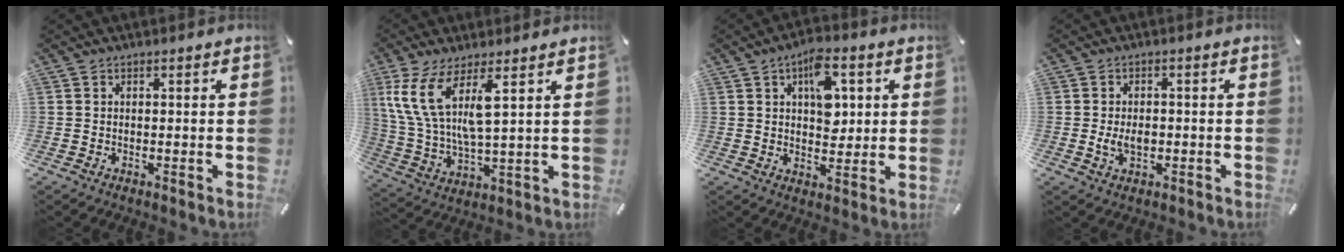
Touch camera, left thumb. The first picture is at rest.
{"total": 11.2, "force": [6.4, 3.5, 8.5], "torque": [-0.211, -0.027, 0.112]}
{"total": 10.5, "force": [3.3, 6.6, 7.5], "torque": [-0.088, -0.007, 0.053]}
{"total": 4.9, "force": [-0.8, 3.3, 3.6], "torque": [-0.069, -0.002, -0.018]}